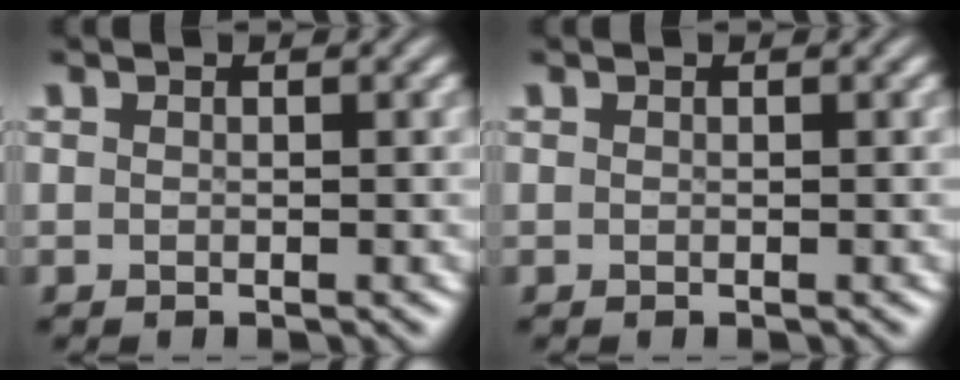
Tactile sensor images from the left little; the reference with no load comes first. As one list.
[{"total": 0.0}]